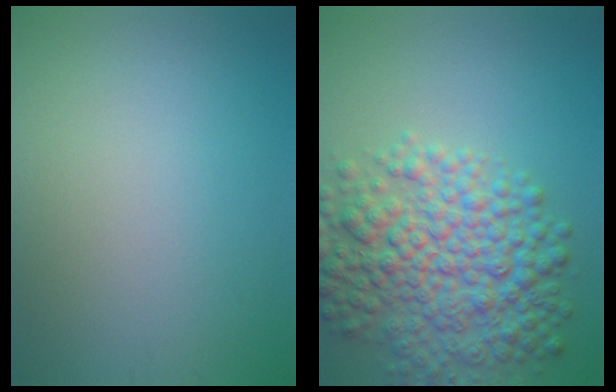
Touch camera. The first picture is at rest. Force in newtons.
{"total": 8.8, "press": 8.8, "slide": 0.3}